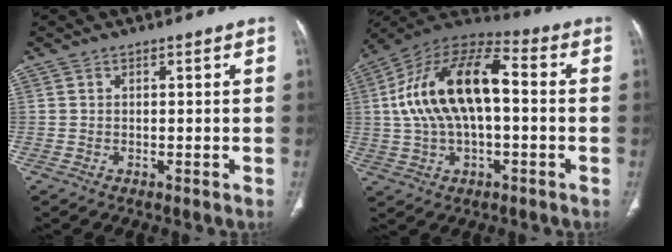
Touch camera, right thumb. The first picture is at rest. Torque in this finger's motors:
{"motor_torque": [2.29, 2.29, 1.46, -0.50, 0.54]}